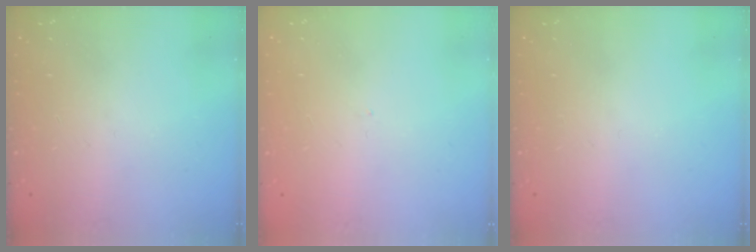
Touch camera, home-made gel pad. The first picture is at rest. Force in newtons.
{"total": 0.0}
{"total": 0.0}